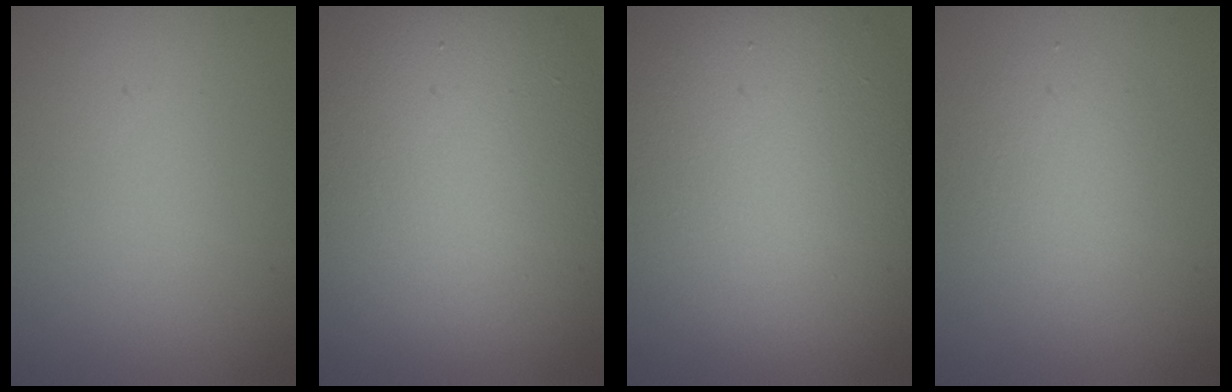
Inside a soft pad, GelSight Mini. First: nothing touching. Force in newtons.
{"total": 13.8, "press": 13.8, "slide": 0.6}
{"total": 14.8, "press": 14.8, "slide": 0.9}
{"total": 2.2, "press": 2.2, "slide": 0.2}